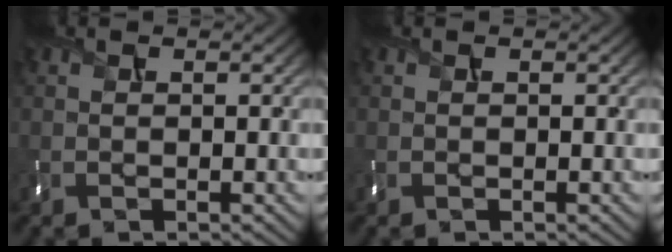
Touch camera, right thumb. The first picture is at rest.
{"total": 0.0}